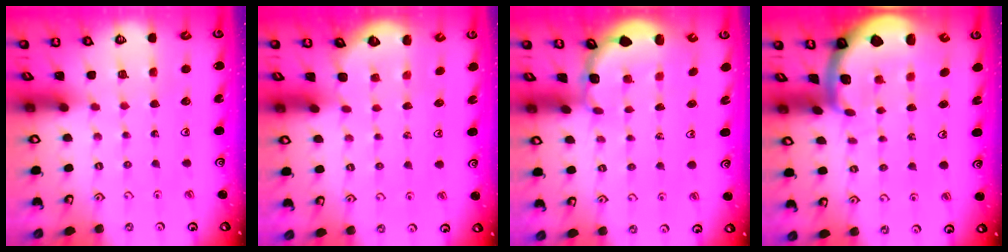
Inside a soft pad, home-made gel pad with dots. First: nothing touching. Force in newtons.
{"total": 1.6, "press": 0.7, "slide": 1.5}
{"total": 2.5, "press": 1.9, "slide": 1.6}
{"total": 2.4, "press": 2.4, "slide": 0.3}